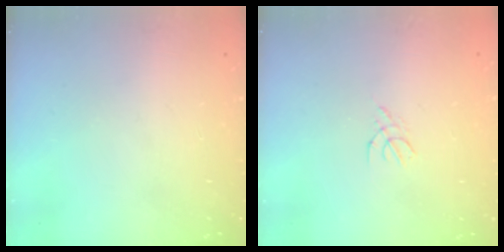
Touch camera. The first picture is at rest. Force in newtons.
{"total": 1.8, "press": 1.7, "slide": 0.5}